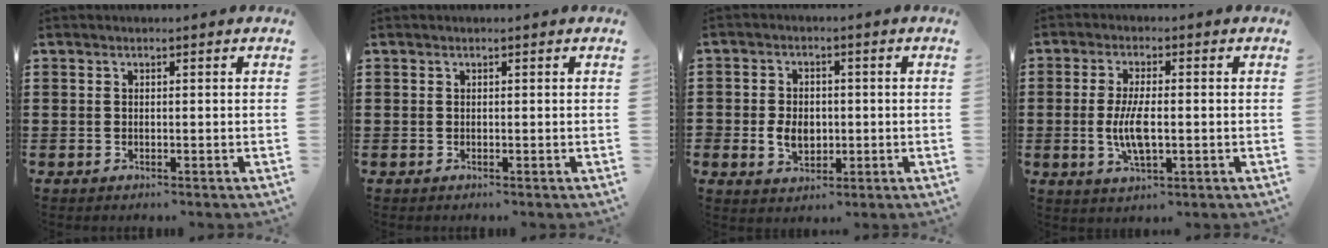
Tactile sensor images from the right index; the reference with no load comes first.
{"total": 0.0}
{"total": 4.4, "force": [-0.6, 3.4, 2.8], "torque": [-0.051, 0.003, -0.014]}
{"total": 6.3, "force": [-0.8, 2.2, 5.9], "torque": [-0.130, -0.007, -0.021]}